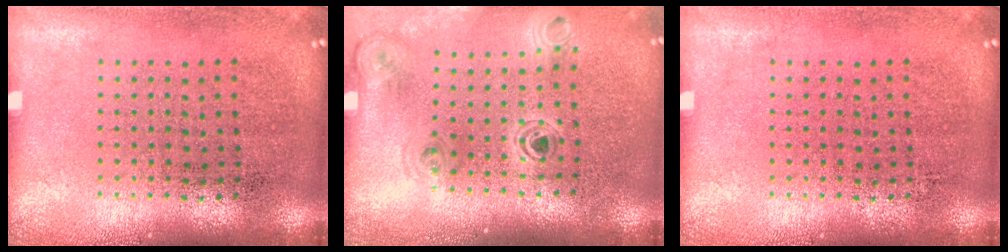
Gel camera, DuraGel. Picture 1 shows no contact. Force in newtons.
{"total": 1.1, "press": 1.1, "slide": 0.2}
{"total": 0.0}